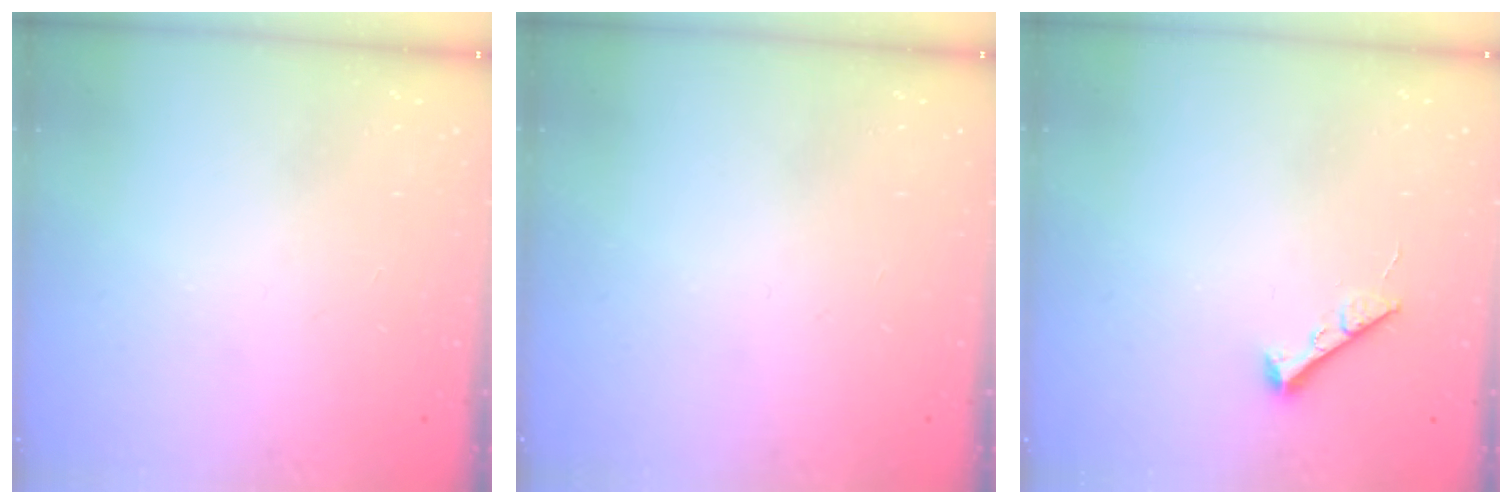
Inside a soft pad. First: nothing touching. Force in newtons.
{"total": 0.0}
{"total": 5.4, "press": 5.4, "slide": 0.8}